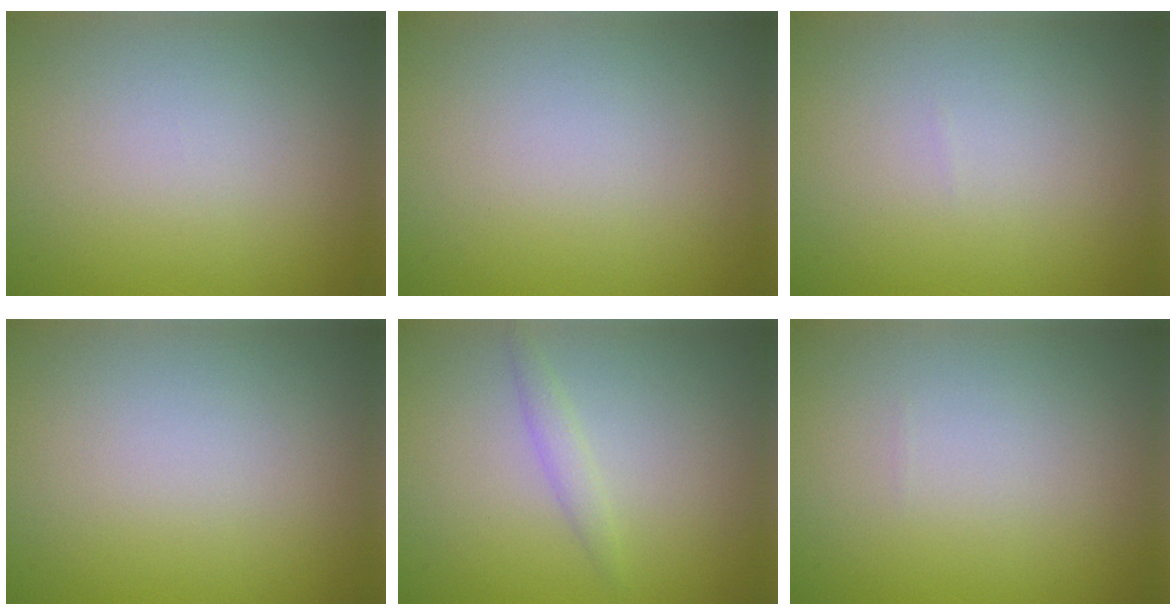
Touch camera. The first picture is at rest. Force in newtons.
{"total": 0.0}
{"total": 0.0}
{"total": 0.0}
{"total": 1.2, "press": 1.2, "slide": 0.1}
{"total": 0.0}